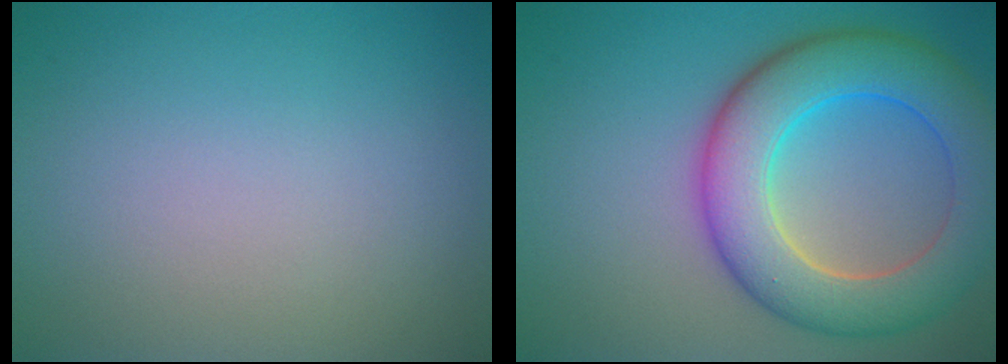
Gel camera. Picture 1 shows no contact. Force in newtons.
{"total": 9.0, "press": 9.0, "slide": 0.4}